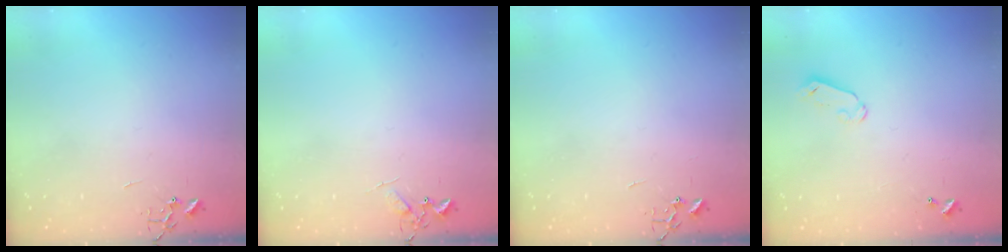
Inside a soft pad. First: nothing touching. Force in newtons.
{"total": 5.3, "press": 5.3, "slide": 0.6}
{"total": 0.0}
{"total": 3.9, "press": 3.9, "slide": 0.4}